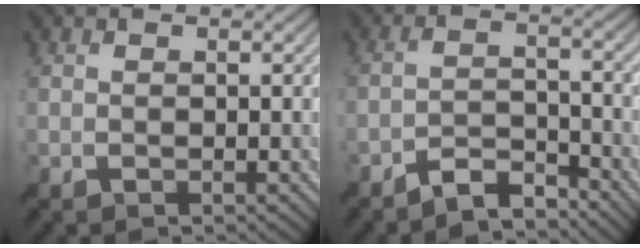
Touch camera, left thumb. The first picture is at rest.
{"total": 4.7, "force": [-4.2, 1.1, 1.7], "torque": [-0.034, 0.003, -0.084]}